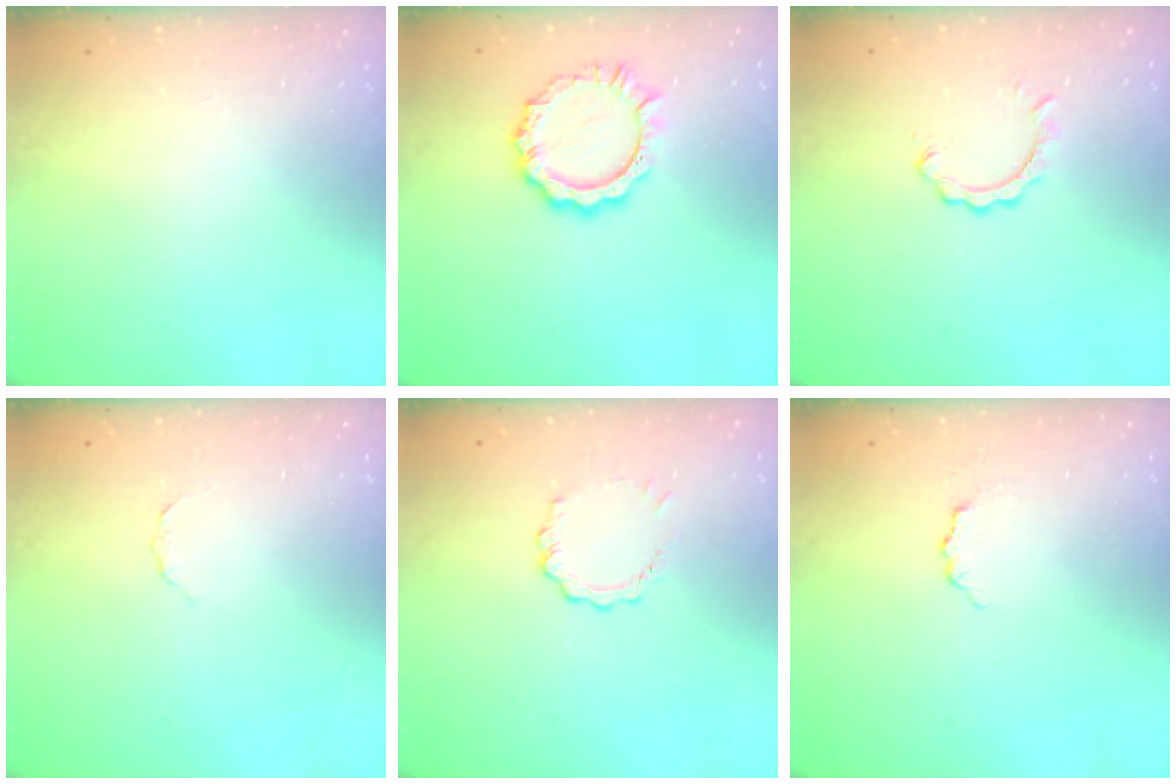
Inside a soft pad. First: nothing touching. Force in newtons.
{"total": 9.1, "press": 9.0, "slide": 1.0}
{"total": 2.1, "press": 2.1, "slide": 0.2}
{"total": 1.5, "press": 1.5, "slide": 0.2}
{"total": 4.0, "press": 3.9, "slide": 0.4}
{"total": 3.8, "press": 3.8, "slide": 0.5}